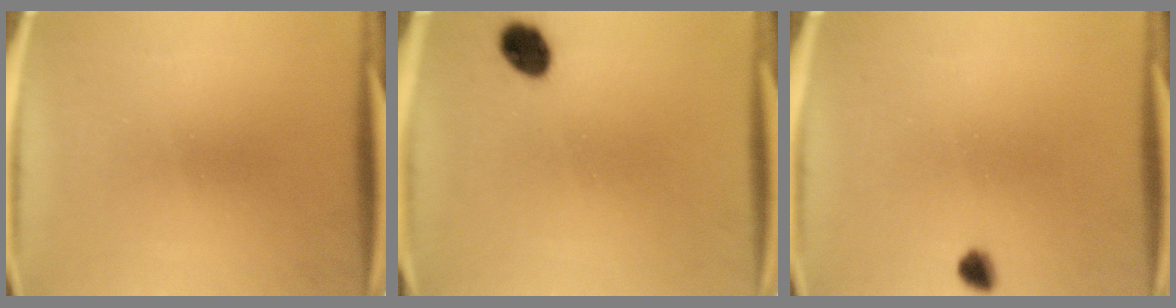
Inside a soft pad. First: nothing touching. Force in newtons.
{"total": 5.3}
{"total": 2.4}